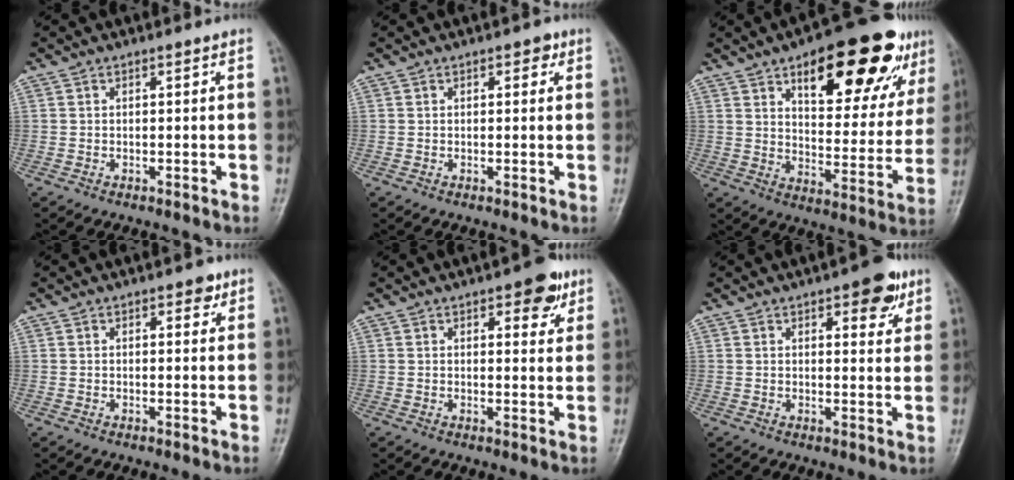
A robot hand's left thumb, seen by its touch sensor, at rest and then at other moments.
{"total": 2.0, "force": [0.9, 1.2, 1.3], "torque": [-0.004, 0.000, 0.009]}
{"total": 24.1, "force": [13.5, 9.8, 17.5], "torque": [-0.193, -0.034, 0.198]}
{"total": 2.6, "force": [1.5, 1.3, 1.6], "torque": [-0.007, -0.004, 0.017]}
{"total": 6.5, "force": [3.7, 2.9, 4.6], "torque": [-0.034, -0.014, 0.040]}
{"total": 7.5, "force": [4.2, 3.1, 5.4], "torque": [-0.044, -0.016, 0.048]}